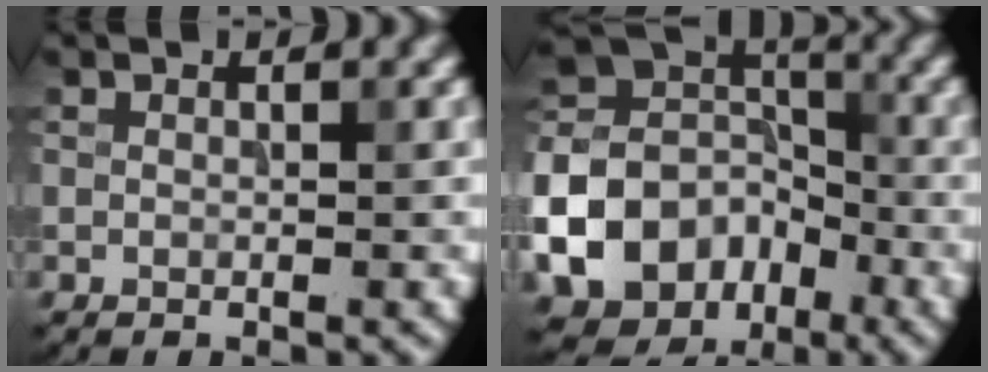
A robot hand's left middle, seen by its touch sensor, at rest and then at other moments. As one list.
[{"total": 10.8, "force": [-4.4, 8.6, 4.9], "torque": [-0.123, -0.001, -0.091]}]